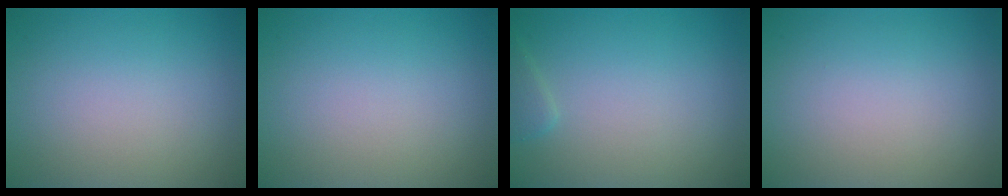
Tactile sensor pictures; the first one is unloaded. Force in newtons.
{"total": 0.0}
{"total": 0.9, "press": 0.9, "slide": 0.0}
{"total": 0.0}